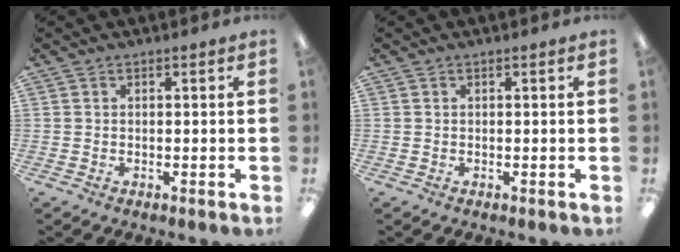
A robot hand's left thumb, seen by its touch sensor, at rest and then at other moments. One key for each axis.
{"total": 0.0}